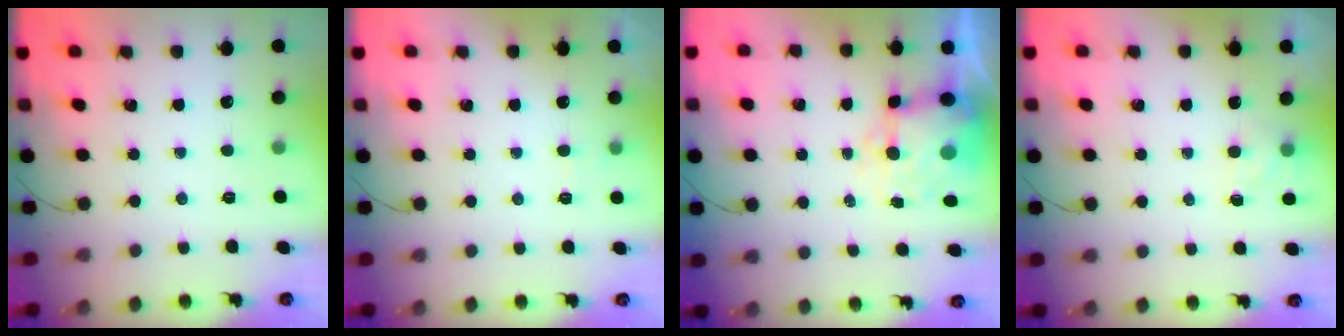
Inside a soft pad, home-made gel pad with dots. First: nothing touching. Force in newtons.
{"total": 2.3, "press": 2.0, "slide": 1.2}
{"total": 9.2, "press": 9.0, "slide": 1.6}
{"total": 4.4, "press": 4.2, "slide": 1.4}